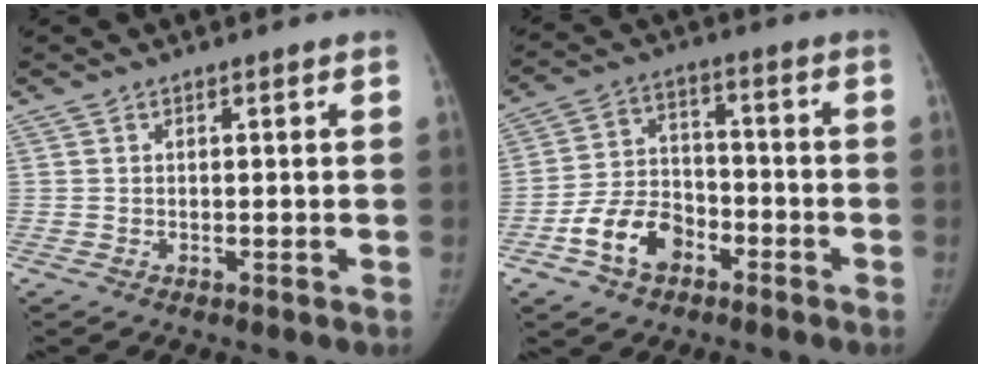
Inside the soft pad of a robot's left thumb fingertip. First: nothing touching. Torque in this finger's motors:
{"motor_torque": [-0.56, 1.71, 0.59, -0.49, 0.22]}